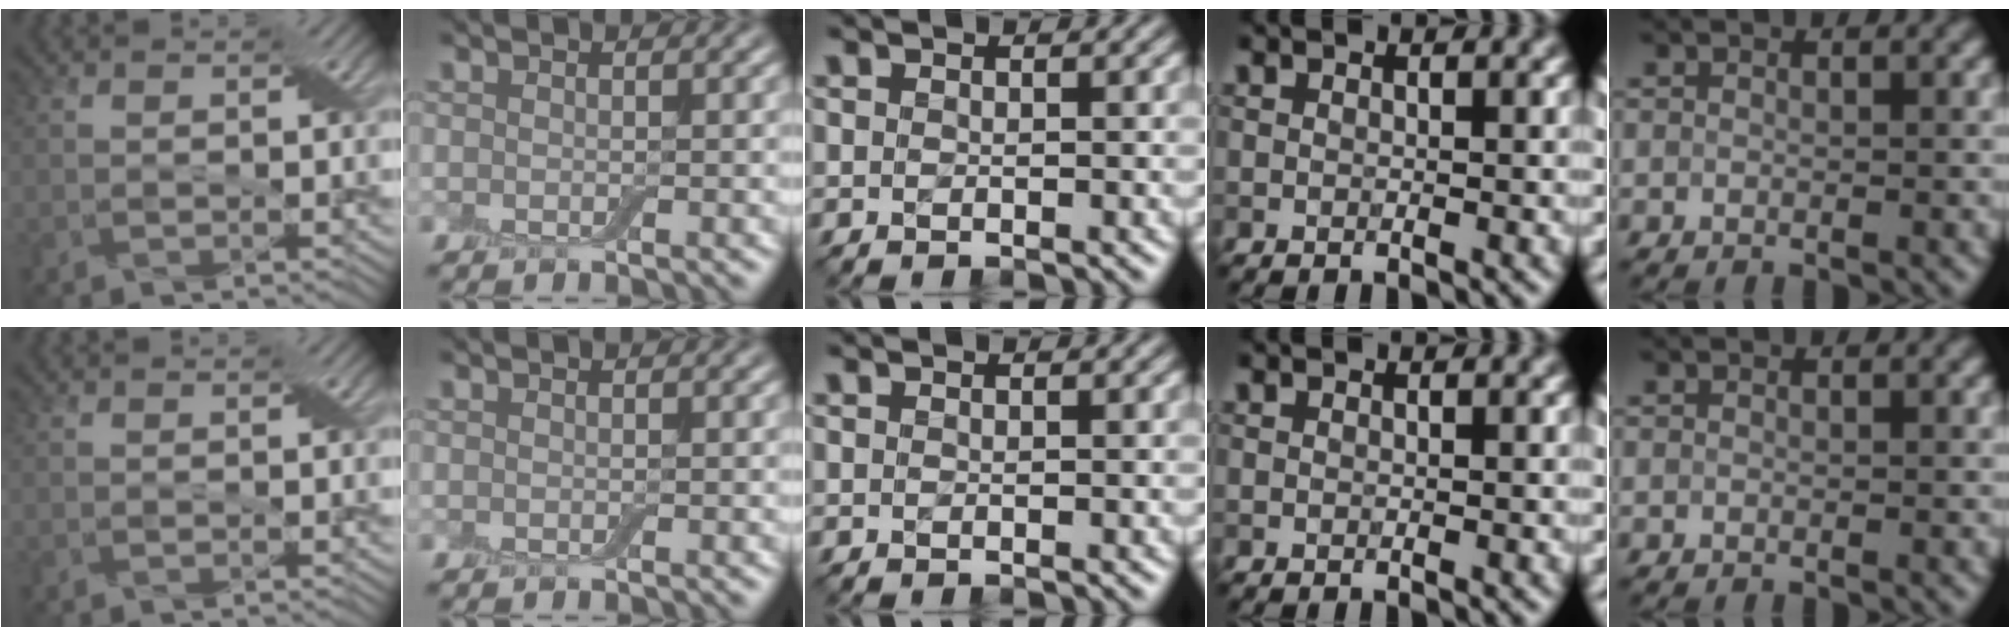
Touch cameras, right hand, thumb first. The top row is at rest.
{}